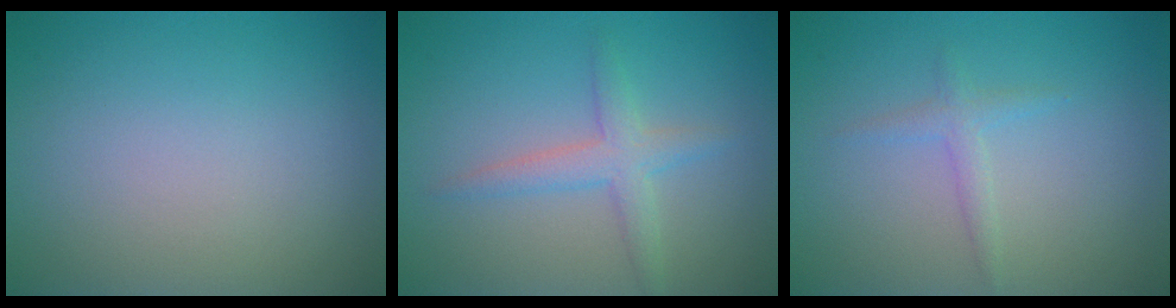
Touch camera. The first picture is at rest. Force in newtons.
{"total": 2.5, "press": 2.5, "slide": 0.2}
{"total": 1.3, "press": 1.3, "slide": 0.1}